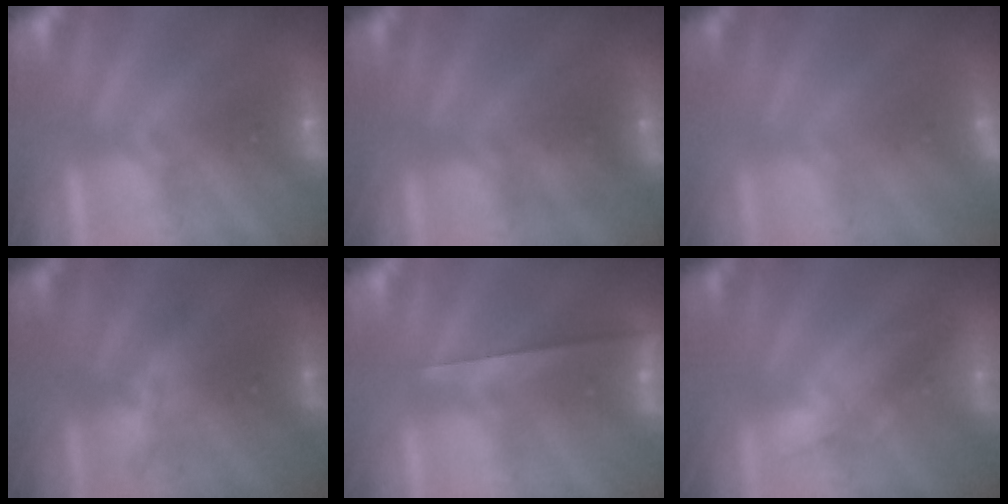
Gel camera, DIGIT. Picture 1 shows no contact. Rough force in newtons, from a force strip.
{"total": 2.2}
{"total": 2.7}
{"total": 1.4}
{"total": 2.3}
{"total": 2.9}